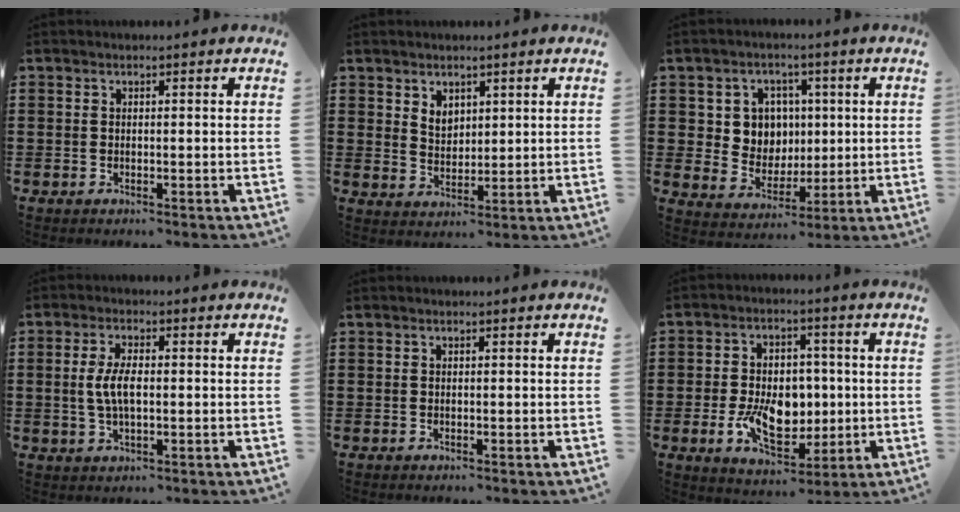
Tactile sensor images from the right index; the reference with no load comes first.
{"total": 3.2, "force": [2.1, 2.1, 1.0], "torque": [-0.026, 0.006, 0.040]}
{"total": 6.6, "force": [1.8, 6.1, 2.0], "torque": [-0.063, 0.010, 0.032]}
{"total": 5.0, "force": [0.0, 2.0, 4.6], "torque": [-0.103, 0.000, -0.006]}
{"total": 0.0}
{"total": 10.1, "force": [-1.4, 6.6, 7.5], "torque": [-0.151, 0.001, -0.028]}